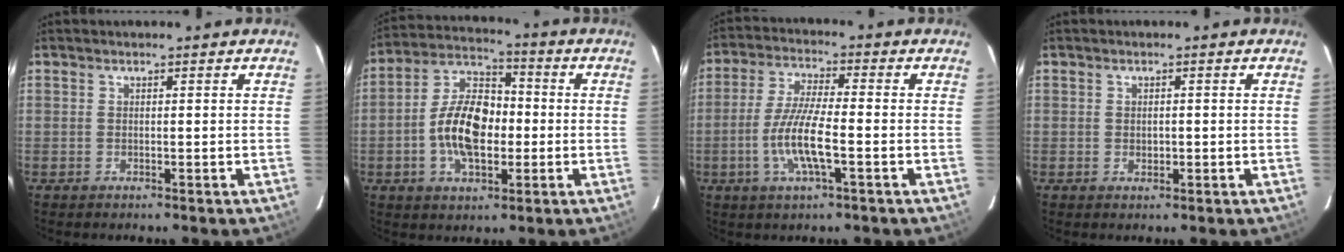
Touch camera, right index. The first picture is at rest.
{"total": 13.1, "force": [-2.2, 7.2, 10.7], "torque": [-0.208, 0.018, -0.042]}
{"total": 9.8, "force": [-2.9, 1.6, 9.3], "torque": [-0.186, -0.005, -0.057]}
{"total": 1.4, "force": [-0.1, 1.0, 1.0], "torque": [-0.014, 0.002, 0.000]}